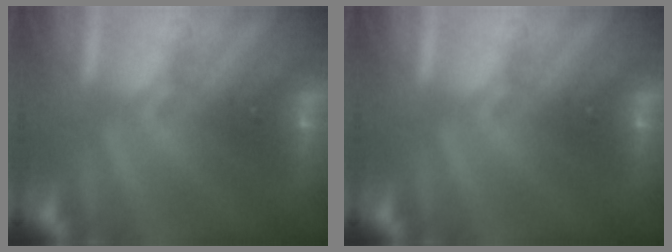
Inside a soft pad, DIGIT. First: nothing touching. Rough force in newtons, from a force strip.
{"total": 0.0}